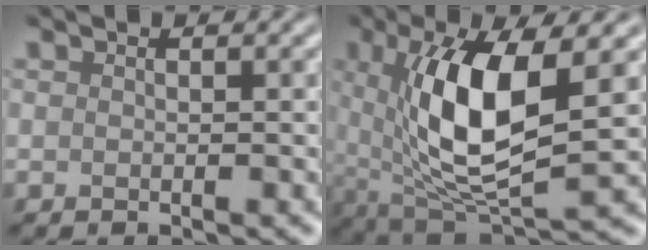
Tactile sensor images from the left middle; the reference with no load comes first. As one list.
[{"total": 10.0, "force": [1.7, 3.7, 9.2], "torque": [-0.171, -0.009, 0.033]}]